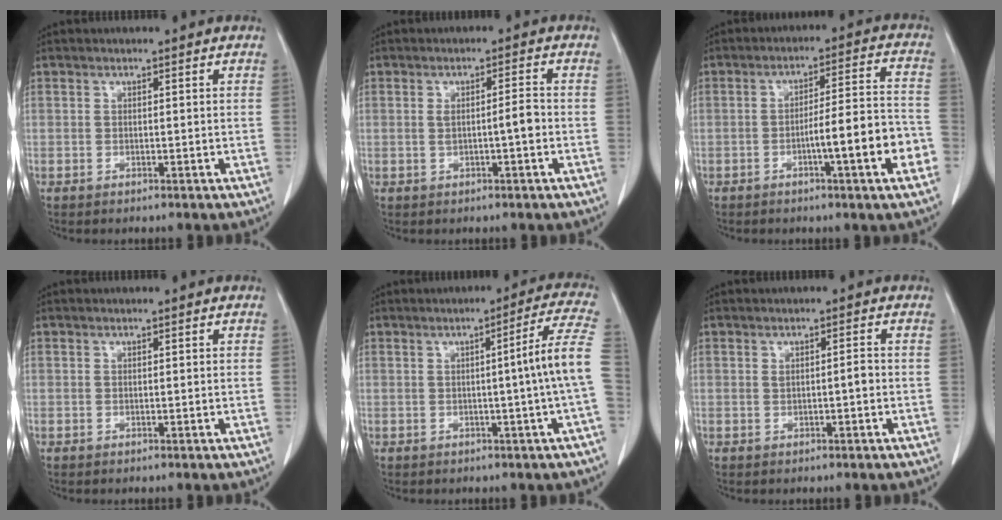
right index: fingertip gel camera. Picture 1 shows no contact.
{"total": 3.0, "force": [-0.4, 0.2, 2.9], "torque": [-0.051, 0.004, -0.005]}
{"total": 10.8, "force": [-3.8, 0.3, 10.1], "torque": [-0.139, 0.013, -0.053]}
{"total": 0.0}
{"total": 8.2, "force": [-0.7, -2.0, 7.9], "torque": [-0.096, 0.007, -0.009]}
{"total": 1.5, "force": [-0.1, 0.3, 1.5], "torque": [-0.026, 0.001, 0.002]}